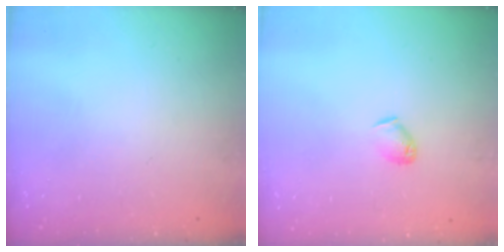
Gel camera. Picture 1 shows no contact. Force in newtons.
{"total": 3.8, "press": 3.7, "slide": 0.7}